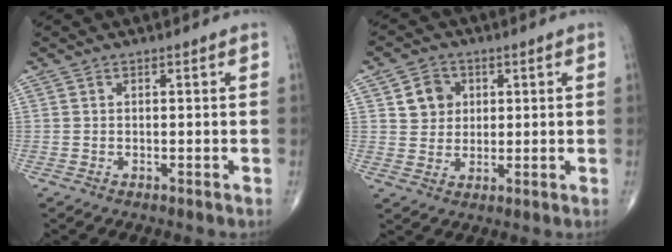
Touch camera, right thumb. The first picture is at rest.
{"total": 5.8, "force": [1.8, 5.1, 2.1], "torque": [-0.009, -0.004, 0.030]}